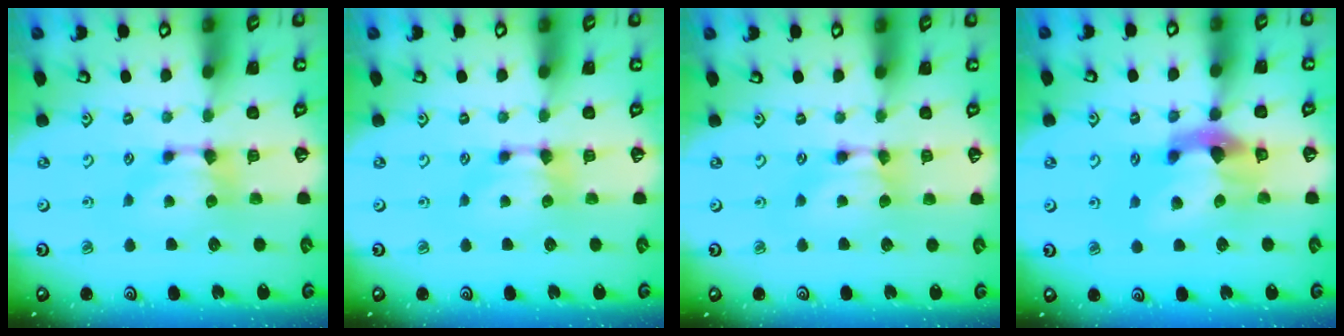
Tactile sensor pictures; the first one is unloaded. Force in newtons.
{"total": 0.0}
{"total": 1.5, "press": 1.5, "slide": 0.2}
{"total": 6.3, "press": 5.9, "slide": 2.2}